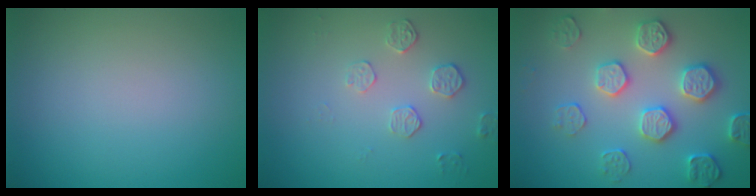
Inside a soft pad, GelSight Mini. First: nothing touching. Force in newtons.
{"total": 1.8, "press": 1.2, "slide": 1.3}
{"total": 4.5, "press": 4.2, "slide": 1.7}